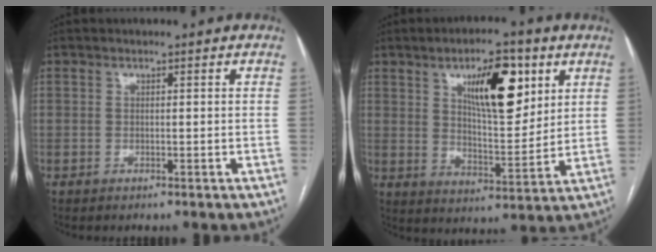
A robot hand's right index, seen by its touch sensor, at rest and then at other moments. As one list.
[{"total": 12.8, "force": [5.7, 4.1, 10.6], "torque": [-0.170, 0.005, 0.097]}]